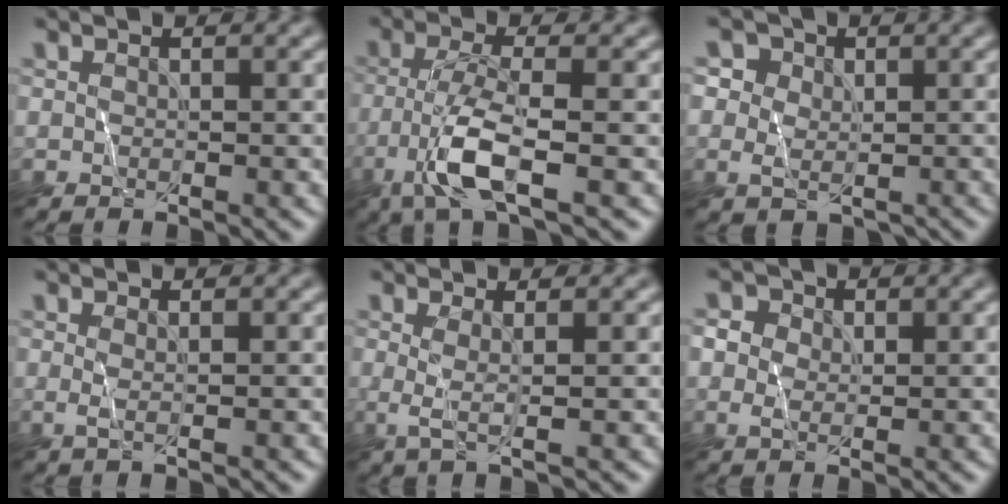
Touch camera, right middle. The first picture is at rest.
{"total": 5.2, "force": [-2.2, 1.0, 4.6], "torque": [-0.094, 0.005, -0.049]}
{"total": 4.4, "force": [1.1, 3.9, 1.7], "torque": [-0.020, 0.007, 0.005]}
{"total": 1.2, "force": [0.1, 0.3, 1.1], "torque": [-0.018, 0.000, -0.001]}
{"total": 2.1, "force": [0.3, 0.5, 2.1], "torque": [-0.038, -0.003, 0.002]}
{"total": 2.7, "force": [0.6, 2.2, 1.5], "torque": [-0.029, 0.005, 0.002]}